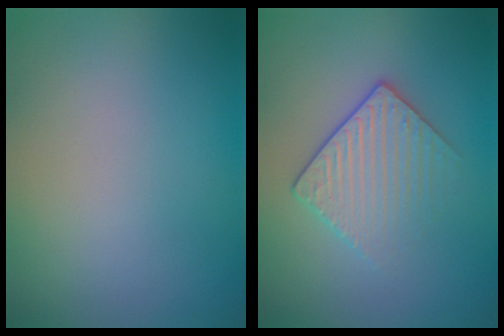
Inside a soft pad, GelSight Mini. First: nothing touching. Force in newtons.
{"total": 3.1, "press": 2.9, "slide": 1.2}